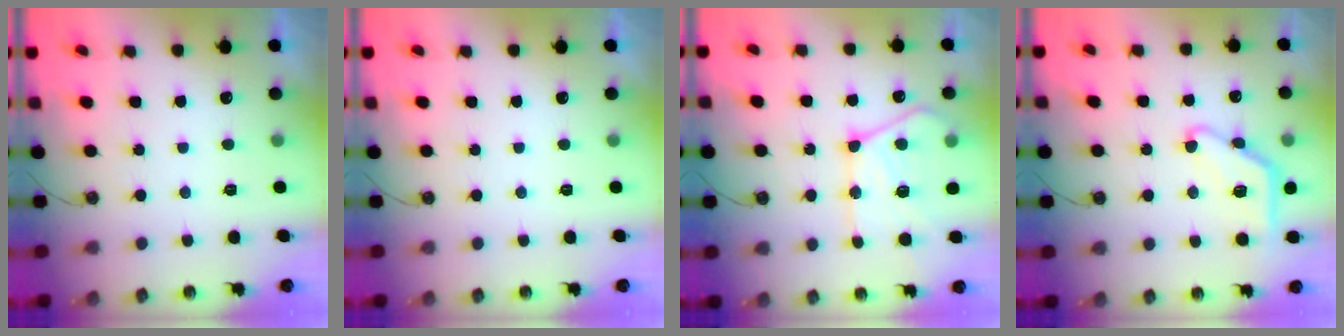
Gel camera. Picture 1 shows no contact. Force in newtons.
{"total": 0.0}
{"total": 17.8, "press": 17.7, "slide": 1.7}
{"total": 11.7, "press": 11.7, "slide": 0.7}